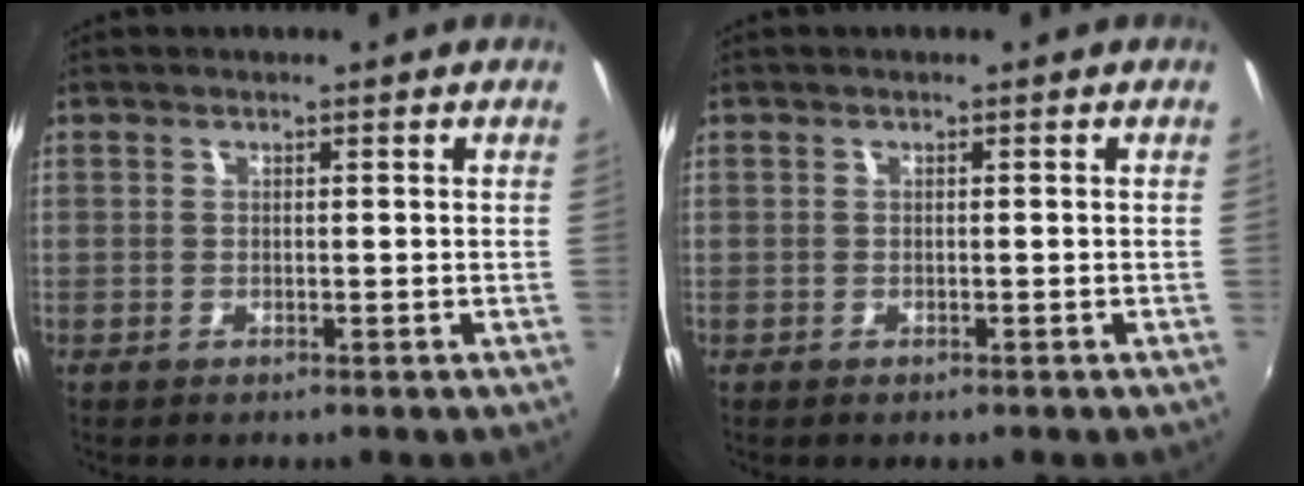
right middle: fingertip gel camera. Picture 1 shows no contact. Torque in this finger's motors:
{"motor_torque": [0.18, -0.35, 0.10, 0.00]}